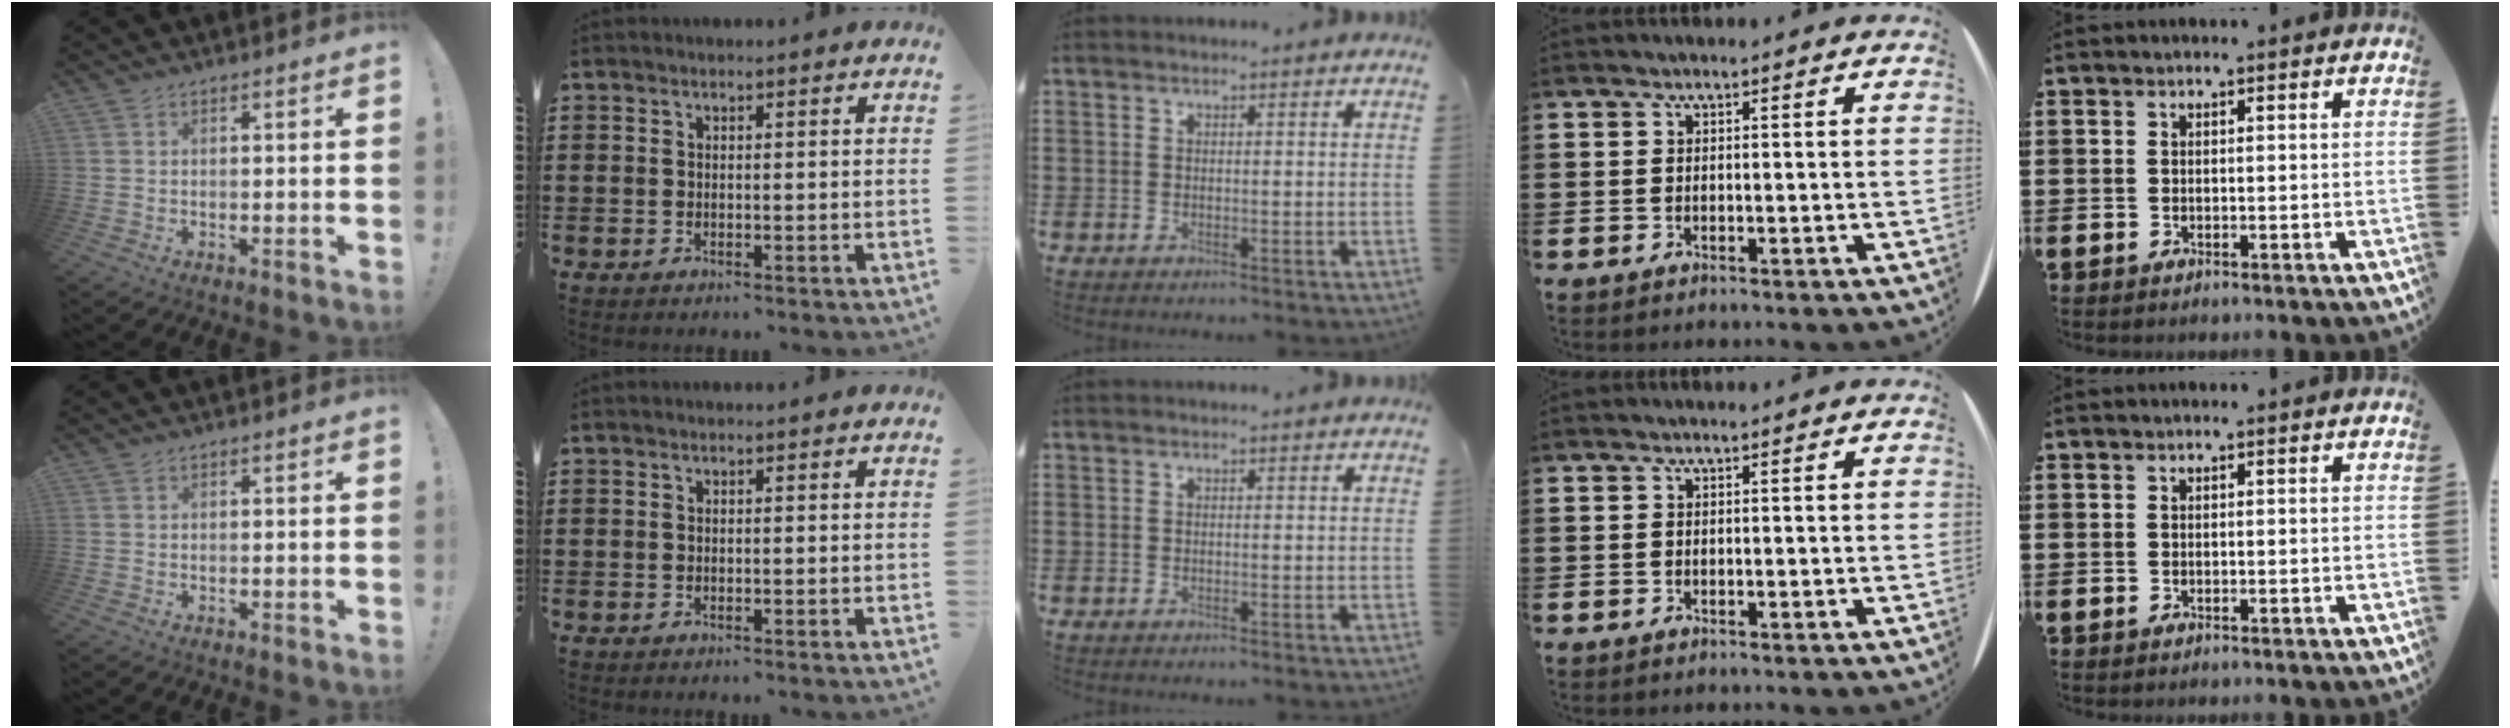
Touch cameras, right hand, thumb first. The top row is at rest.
{}